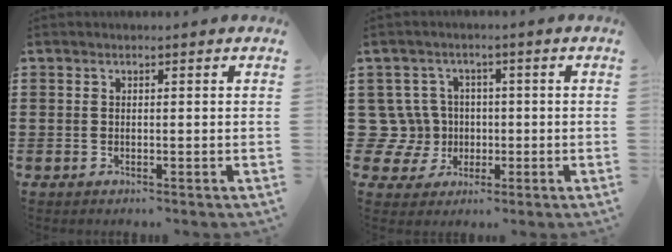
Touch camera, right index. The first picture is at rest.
{"total": 7.0, "force": [0.0, 6.7, 2.1], "torque": [-0.097, 0.008, -0.001]}